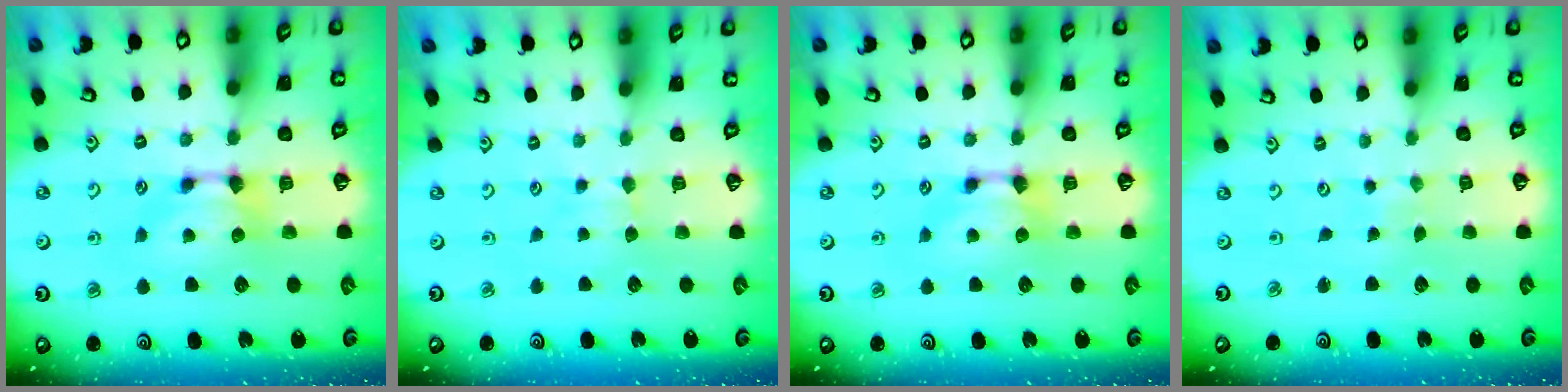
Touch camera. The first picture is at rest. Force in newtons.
{"total": 2.3, "press": 2.3, "slide": 0.4}
{"total": 0.0}
{"total": 6.9, "press": 6.8, "slide": 0.4}